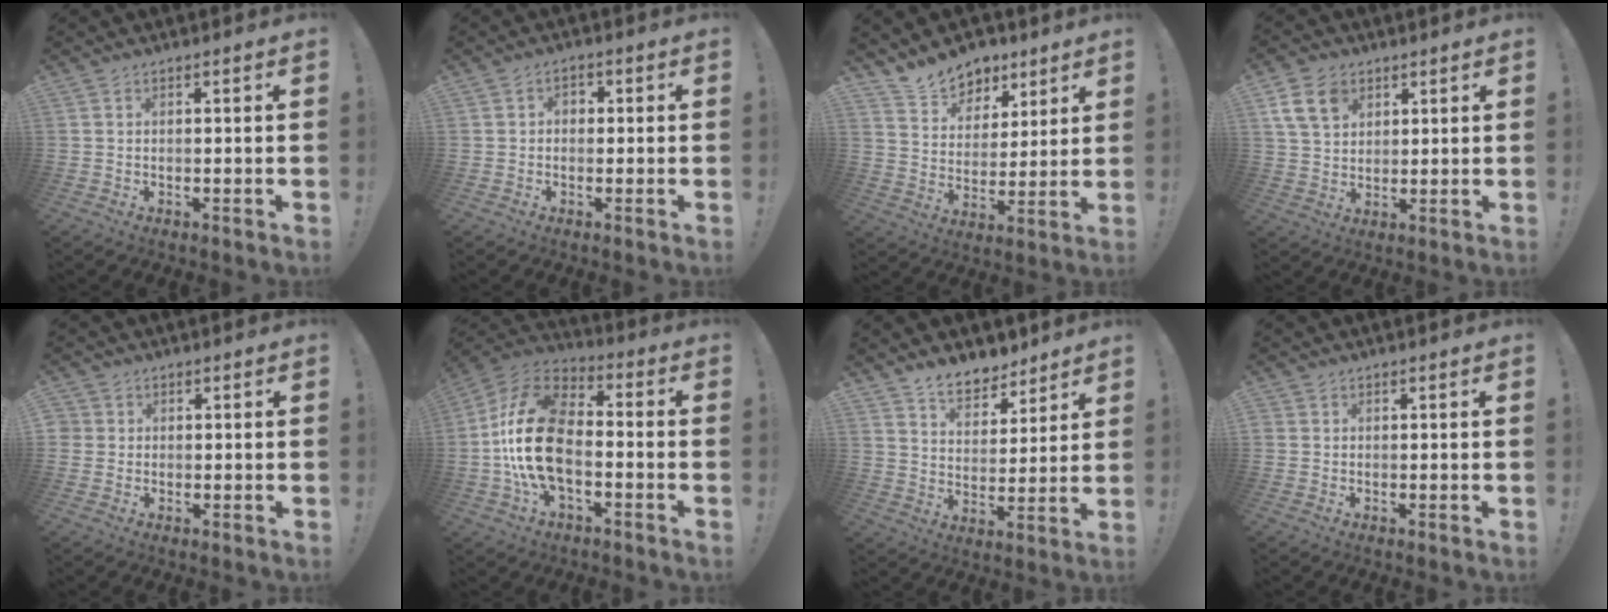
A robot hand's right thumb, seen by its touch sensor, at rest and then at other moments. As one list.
[{"total": 2.5, "force": [-0.7, 1.9, 1.5], "torque": [-0.024, 0.005, -0.013]}, {"total": 11.2, "force": [9.0, 6.5, 1.6], "torque": [-0.039, -0.070, 0.178]}, {"total": 10.5, "force": [5.1, 7.4, 5.3], "torque": [-0.097, -0.015, 0.101]}, {"total": 2.6, "force": [0.3, 2.6, 0.5], "torque": [-0.007, 0.003, 0.005]}, {"total": 21.2, "force": [-3.4, 12.5, 16.7], "torque": [-0.318, 0.037, -0.049]}, {"total": 8.8, "force": [7.2, 4.4, 2.2], "torque": [-0.040, -0.056, 0.139]}, {"total": 1.1, "force": [0.1, 1.0, 0.3], "torque": [-0.007, 0.004, 0.003]}]